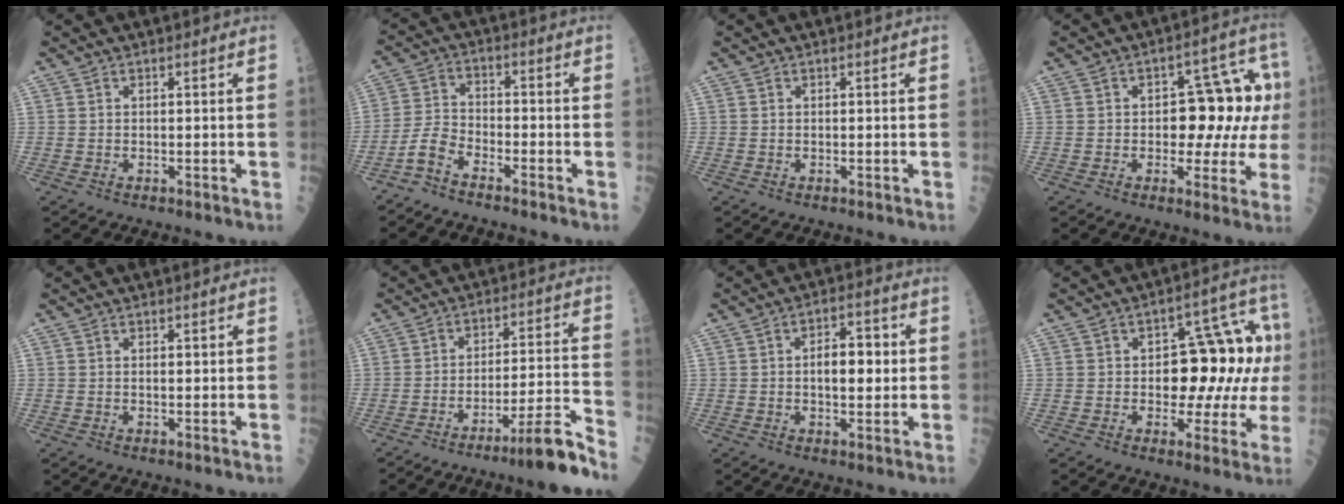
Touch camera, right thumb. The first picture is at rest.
{"total": 4.8, "force": [-3.7, 1.3, 2.8], "torque": [-0.069, 0.026, -0.081]}
{"total": 0.0}
{"total": 12.8, "force": [0.6, 7.1, 10.6], "torque": [-0.082, 0.035, 0.006]}
{"total": 0.7, "force": [0.2, 0.3, 0.6], "torque": [-0.006, 0.000, 0.003]}
{"total": 9.9, "force": [-7.2, 0.2, 6.7], "torque": [-0.100, 0.058, -0.115]}
{"total": 7.4, "force": [0.5, 3.8, 6.4], "torque": [-0.073, 0.009, 0.003]}
{"total": 15.8, "force": [0.7, 8.5, 13.3], "torque": [-0.125, 0.038, 0.012]}